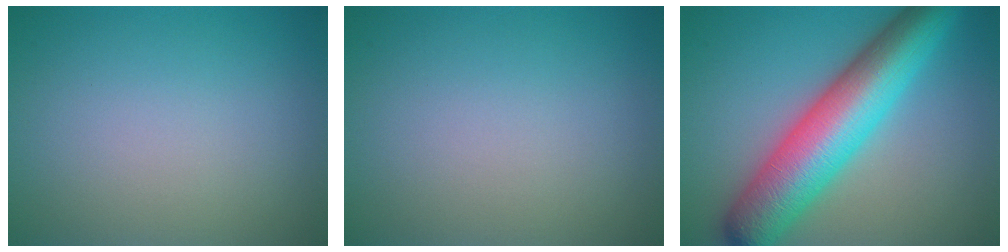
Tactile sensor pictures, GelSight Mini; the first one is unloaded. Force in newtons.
{"total": 0.0}
{"total": 10.5, "press": 10.5, "slide": 0.3}